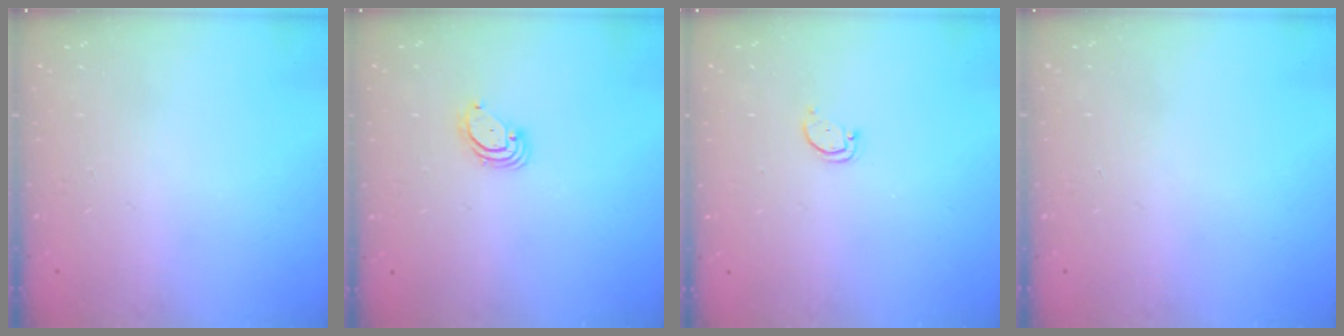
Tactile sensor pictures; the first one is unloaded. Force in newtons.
{"total": 4.1, "press": 4.0, "slide": 0.3}
{"total": 1.8, "press": 1.8, "slide": 0.1}
{"total": 0.0}